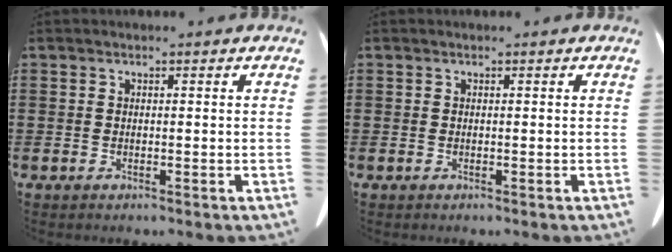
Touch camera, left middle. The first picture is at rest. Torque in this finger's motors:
{"motor_torque": [-0.02, 0.00, 0.00, 0.00]}